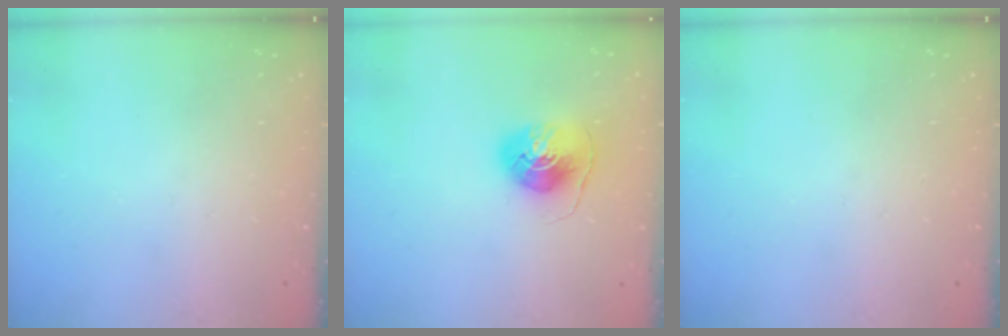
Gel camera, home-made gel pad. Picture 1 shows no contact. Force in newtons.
{"total": 8.4, "press": 8.3, "slide": 0.7}
{"total": 0.0}